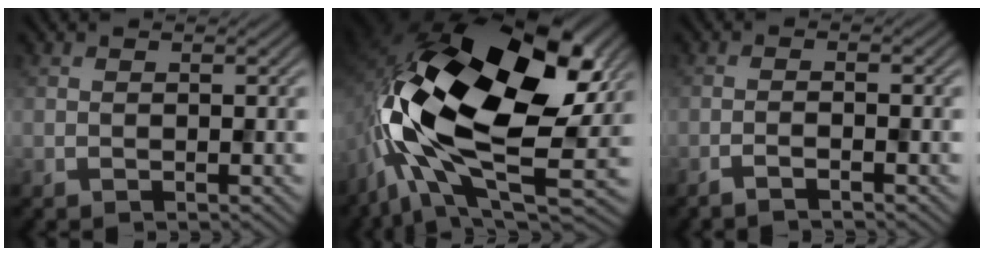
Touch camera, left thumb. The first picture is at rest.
{"total": 19.8, "force": [-1.3, 11.5, 16.1], "torque": [-0.327, -0.033, -0.012]}
{"total": 1.8, "force": [-1.3, 0.1, 1.2], "torque": [-0.016, 0.006, -0.036]}